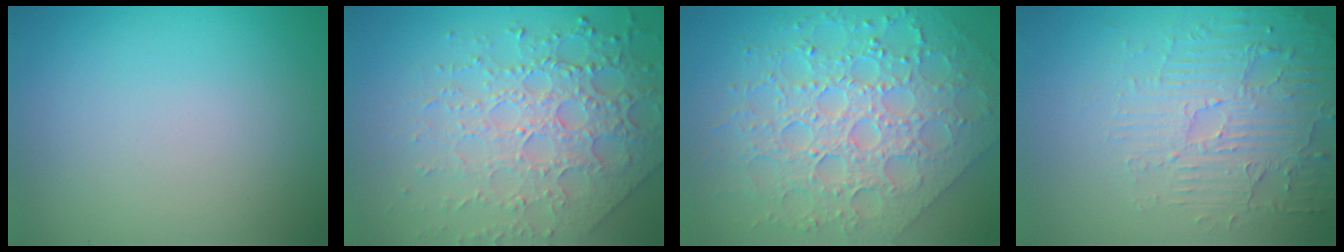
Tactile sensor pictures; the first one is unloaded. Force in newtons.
{"total": 7.6, "press": 5.5, "slide": 5.3}
{"total": 7.7, "press": 6.3, "slide": 4.3}
{"total": 5.3, "press": 3.8, "slide": 3.7}